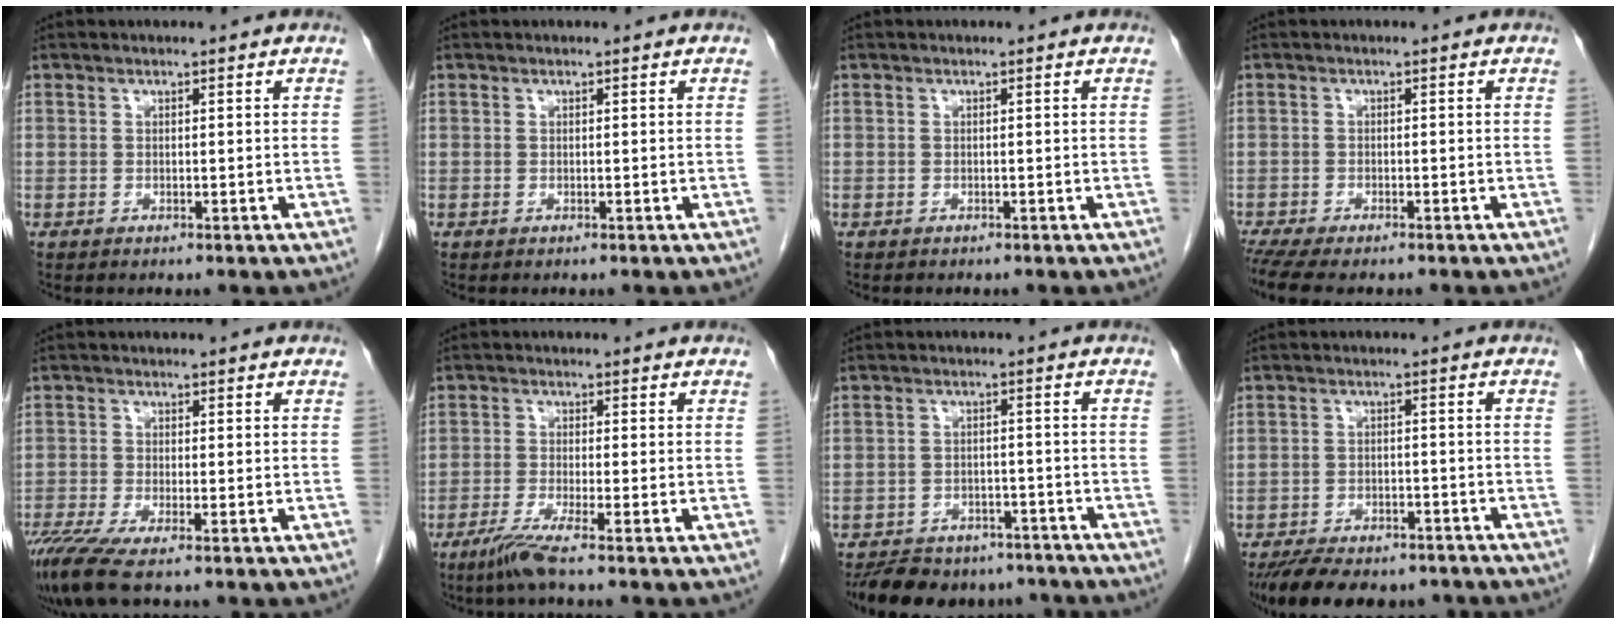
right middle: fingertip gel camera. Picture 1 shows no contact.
{"total": 0.0}
{"total": 0.0}
{"total": 7.8, "force": [-6.4, 1.9, 4.1], "torque": [-0.068, -0.009, -0.099]}
{"total": 5.6, "force": [-3.9, 0.2, 4.1], "torque": [-0.080, -0.017, -0.074]}
{"total": 3.9, "force": [-2.7, -0.7, 2.8], "torque": [-0.062, -0.013, -0.059]}
{"total": 13.0, "force": [-10.9, 5.7, 4.1], "torque": [-0.073, 0.001, -0.142]}
{"total": 13.7, "force": [-11.2, 5.1, 6.1], "torque": [-0.113, -0.003, -0.157]}